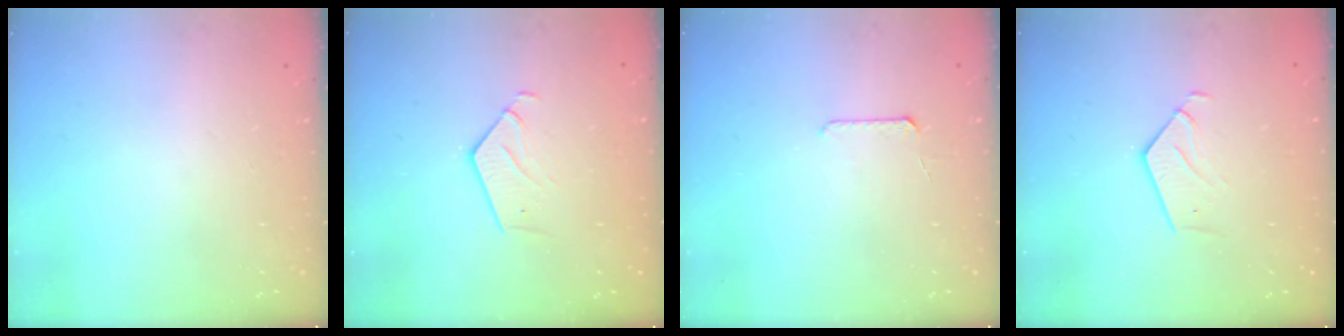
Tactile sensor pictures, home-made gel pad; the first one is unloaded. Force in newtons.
{"total": 3.1, "press": 3.1, "slide": 0.1}
{"total": 5.2, "press": 5.1, "slide": 0.5}
{"total": 2.8, "press": 2.8, "slide": 0.2}